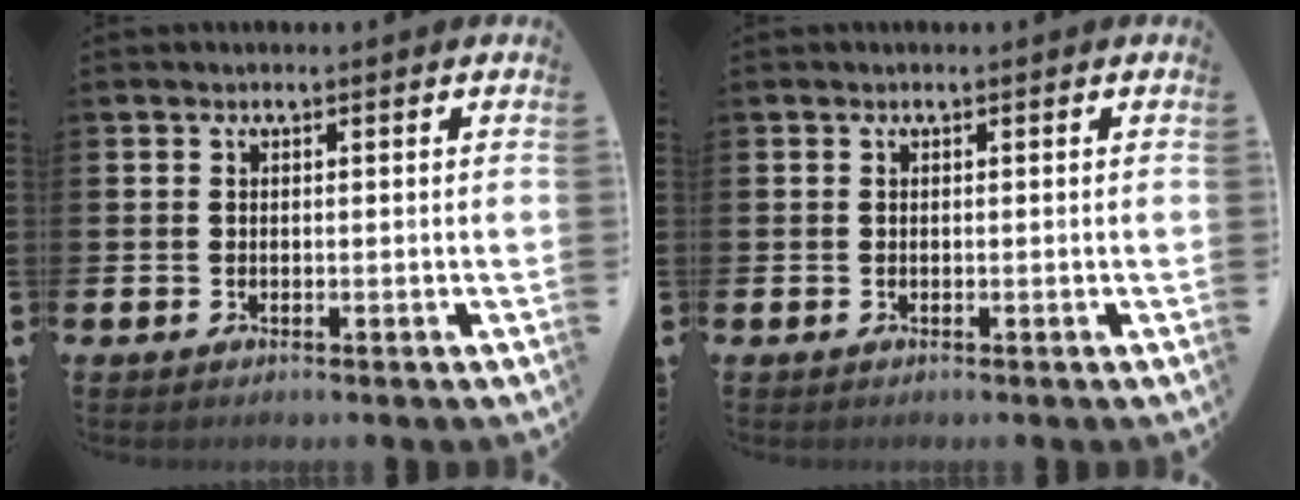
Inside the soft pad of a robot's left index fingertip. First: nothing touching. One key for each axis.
{"total": 0.0}